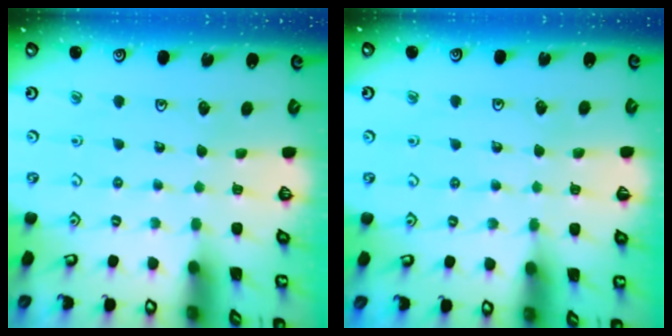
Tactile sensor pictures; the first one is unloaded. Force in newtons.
{"total": 2.9, "press": 2.8, "slide": 0.5}